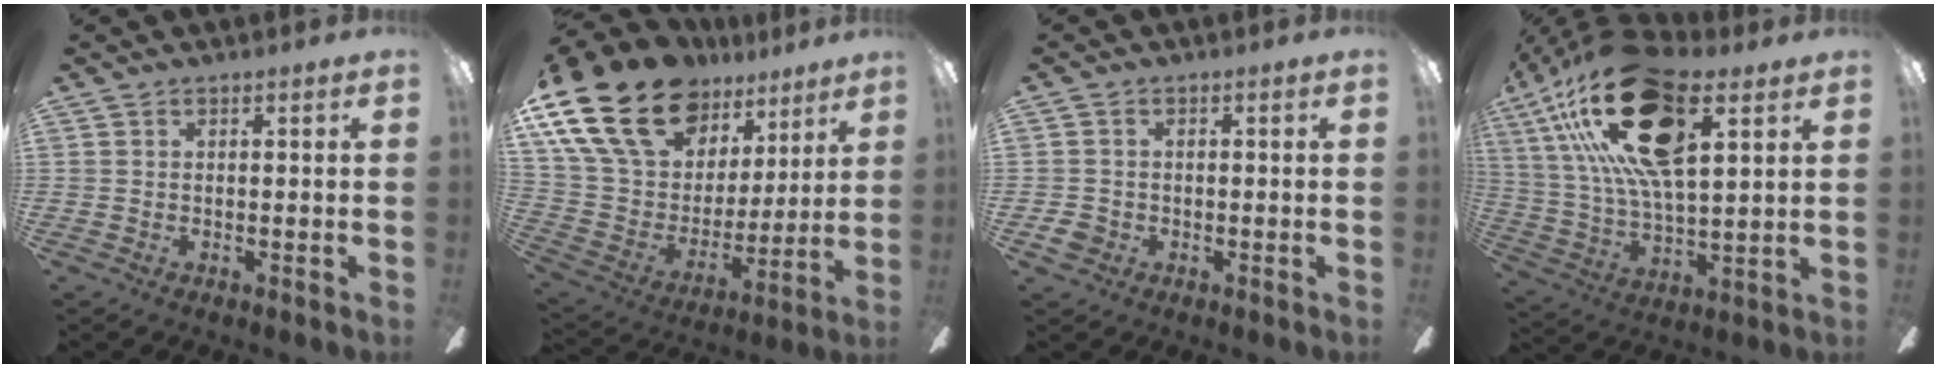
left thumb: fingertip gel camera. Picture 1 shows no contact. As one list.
[{"total": 24.3, "force": [15.3, 14.4, 12.2], "torque": [-0.254, -0.088, 0.296]}, {"total": 3.0, "force": [-1.1, 2.5, 1.2], "torque": [-0.024, 0.006, -0.023]}, {"total": 26.5, "force": [12.8, 11.0, 20.4], "torque": [-0.409, -0.038, 0.217]}]